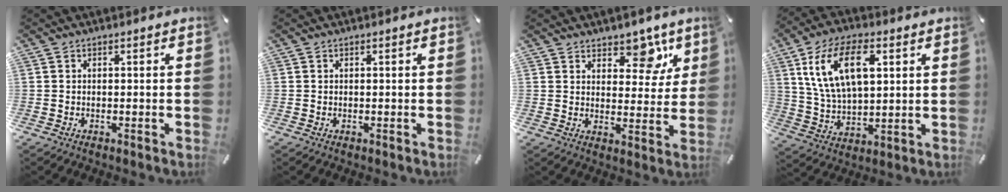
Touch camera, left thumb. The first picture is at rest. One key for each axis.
{"total": 0.0}
{"total": 8.9, "fx": 6.2, "fy": 5.2, "fz": 3.7, "tx": -0.021, "ty": -0.055, "tz": 0.103}
{"total": 15.2, "fx": 6.0, "fy": 8.3, "fz": 11.2, "tx": -0.246, "ty": -0.002, "tz": 0.101}